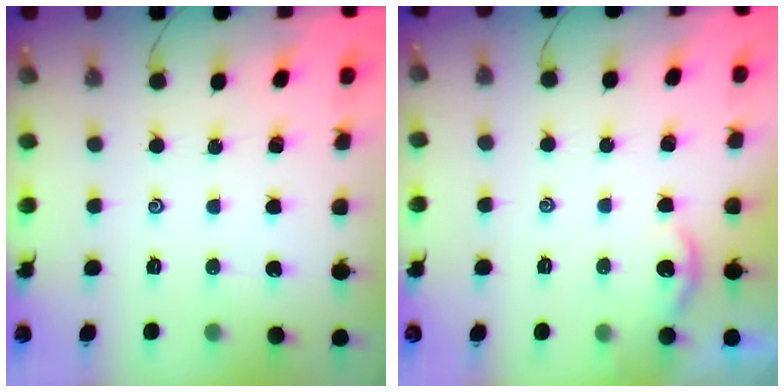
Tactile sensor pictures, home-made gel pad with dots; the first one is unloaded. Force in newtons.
{"total": 3.4, "press": 3.4, "slide": 0.4}